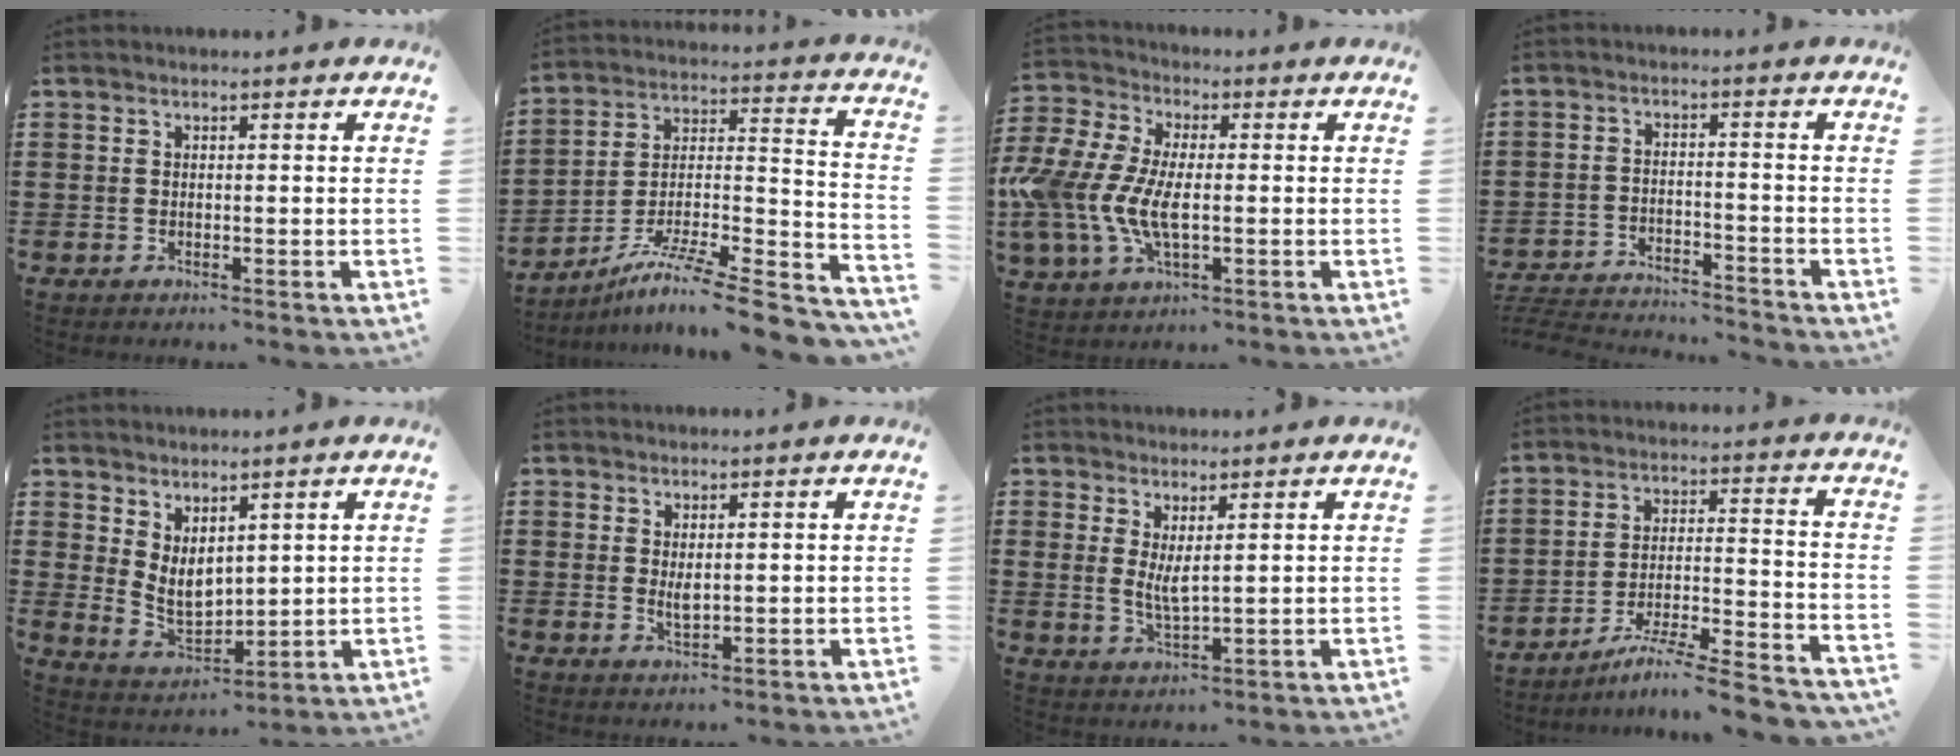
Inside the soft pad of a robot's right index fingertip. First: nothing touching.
{"total": 9.6, "force": [-7.3, 0.8, 6.2], "torque": [-0.102, 0.000, -0.142]}
{"total": 10.0, "force": [-1.6, 5.6, 8.1], "torque": [-0.214, -0.012, -0.038]}
{"total": 4.1, "force": [-4.1, 0.2, 0.5], "torque": [-0.028, -0.005, -0.091]}
{"total": 4.7, "force": [2.3, 3.1, 2.7], "torque": [-0.063, -0.009, 0.041]}
{"total": 2.1, "force": [0.7, 0.9, 1.8], "torque": [-0.036, 0.001, 0.012]}
{"total": 3.3, "force": [1.4, 1.0, 2.8], "torque": [-0.066, -0.003, 0.025]}
{"total": 7.7, "force": [-6.7, -0.1, 3.8], "torque": [-0.070, -0.005, -0.132]}